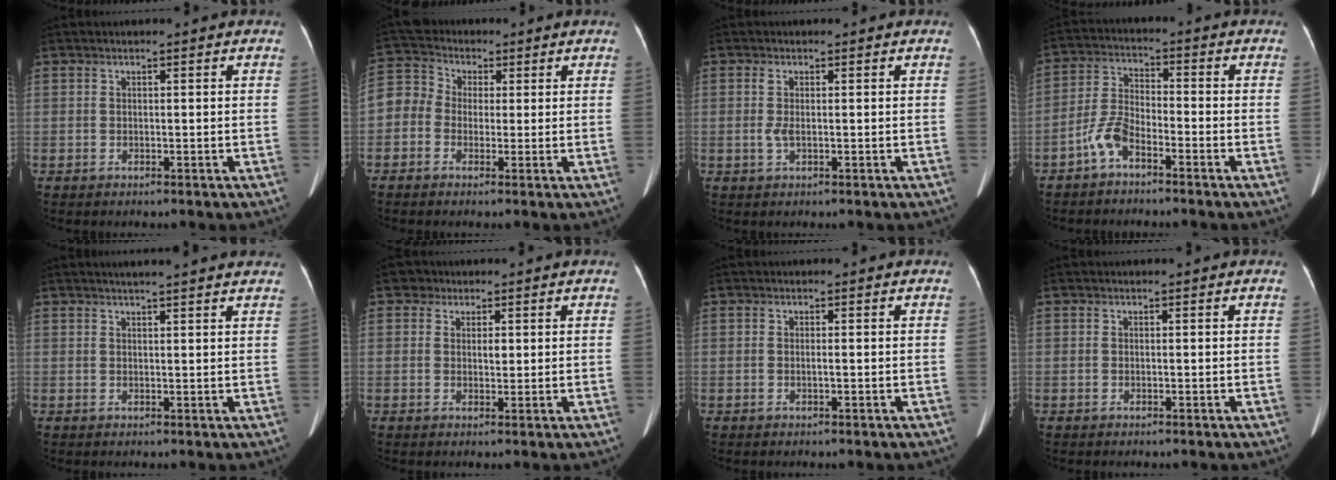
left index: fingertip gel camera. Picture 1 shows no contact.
{"total": 9.0, "force": [0.7, 8.4, 3.1], "torque": [-0.098, 0.050, 0.010]}
{"total": 1.9, "force": [0.0, 0.6, 1.8], "torque": [-0.043, -0.003, 0.005]}
{"total": 5.4, "force": [-3.7, 2.0, 3.4], "torque": [-0.086, 0.009, -0.075]}
{"total": 8.4, "force": [7.4, 0.4, 3.9], "torque": [-0.051, 0.021, 0.078]}
{"total": 3.0, "force": [1.2, 2.5, 1.2], "torque": [-0.018, 0.004, 0.018]}
{"total": 0.5, "force": [-0.1, 0.0, 0.5], "torque": [-0.010, 0.000, 0.000]}
{"total": 0.0}